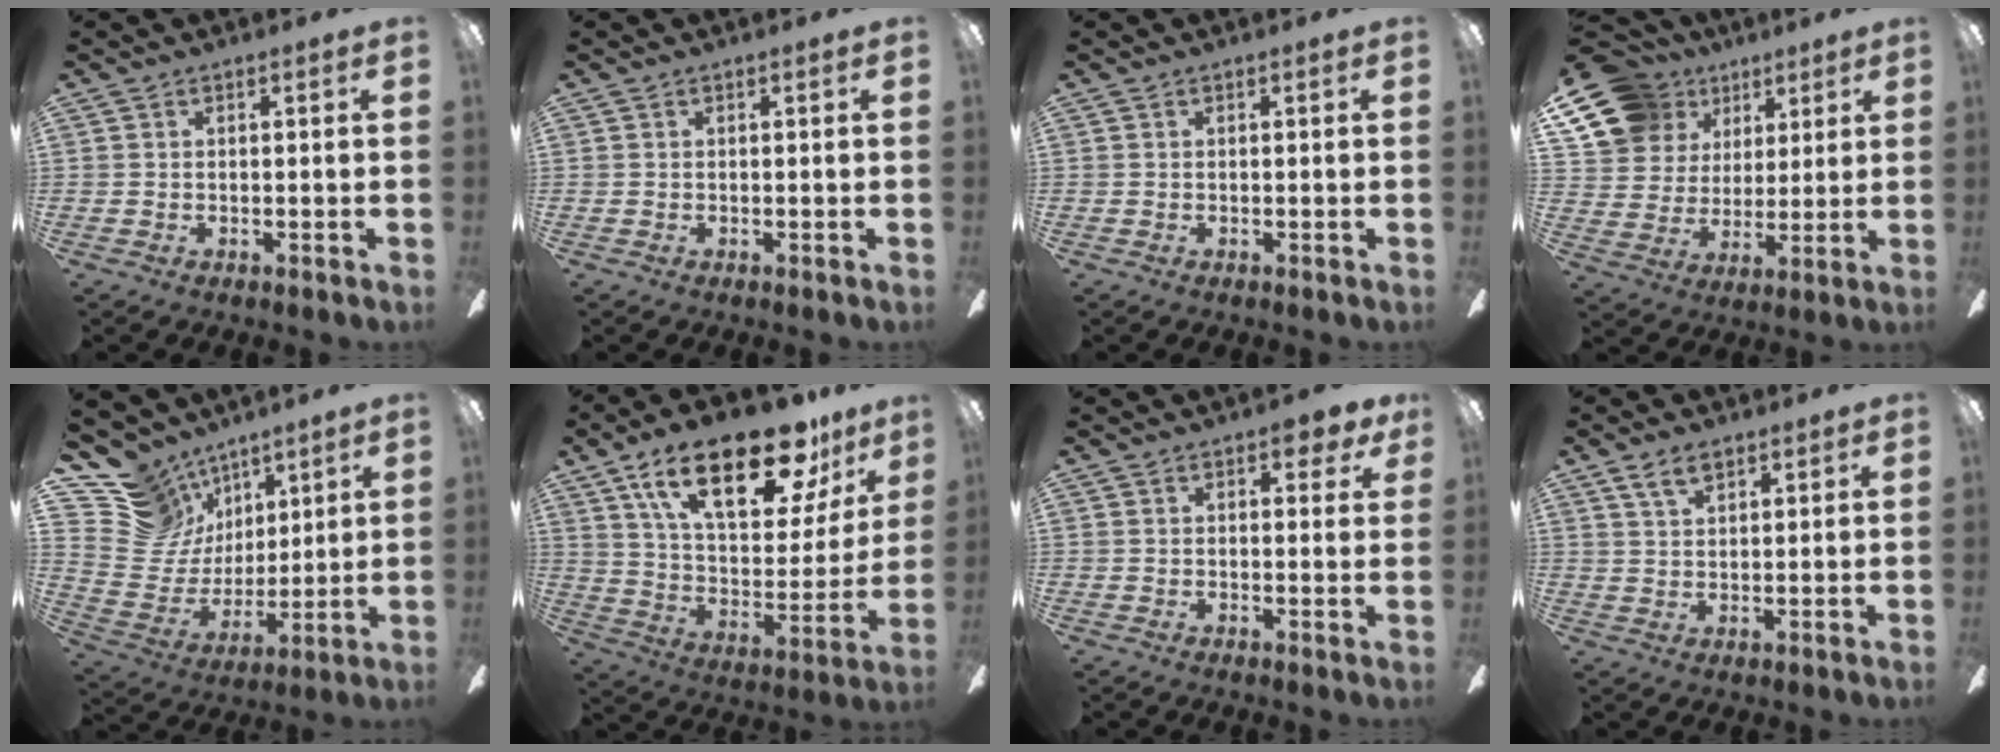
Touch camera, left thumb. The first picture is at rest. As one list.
[{"total": 0.0}, {"total": 0.0}, {"total": 16.9, "force": [9.6, 12.3, 6.5], "torque": [-0.141, -0.042, 0.185]}, {"total": 15.1, "force": [10.3, 10.6, 3.3], "torque": [-0.085, -0.072, 0.205]}, {"total": 25.7, "force": [16.2, 10.4, 17.0], "torque": [-0.270, -0.086, 0.270]}, {"total": 3.3, "force": [2.1, 1.6, 1.9], "torque": [-0.009, -0.007, 0.030]}, {"total": 5.5, "force": [3.7, 2.8, 2.9], "torque": [-0.058, -0.004, 0.068]}]